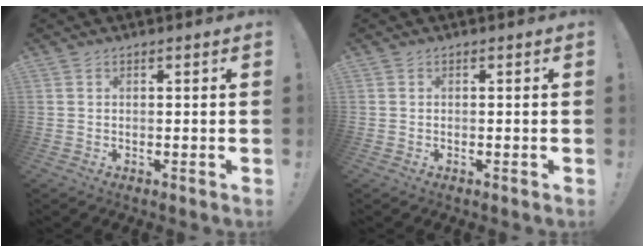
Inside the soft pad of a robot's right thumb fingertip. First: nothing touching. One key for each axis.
{"total": 0.0}